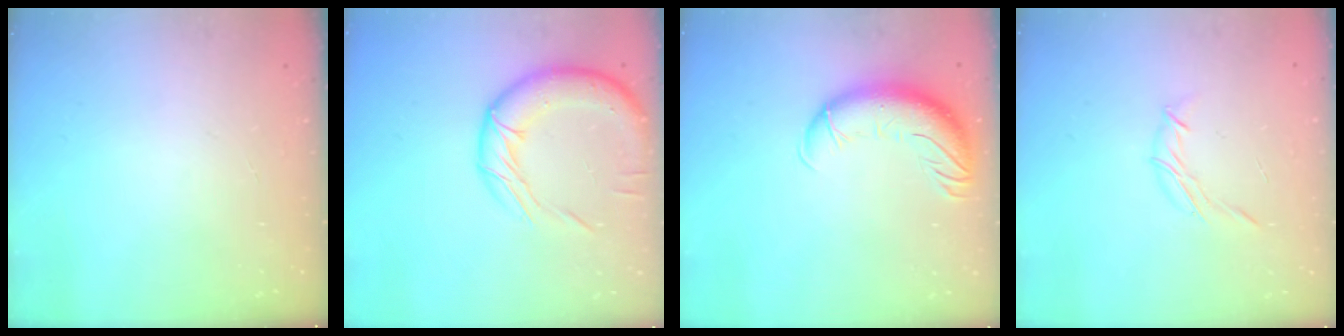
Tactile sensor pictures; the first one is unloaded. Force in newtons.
{"total": 17.0, "press": 16.8, "slide": 2.6}
{"total": 14.0, "press": 13.5, "slide": 3.7}
{"total": 6.9, "press": 6.7, "slide": 1.7}